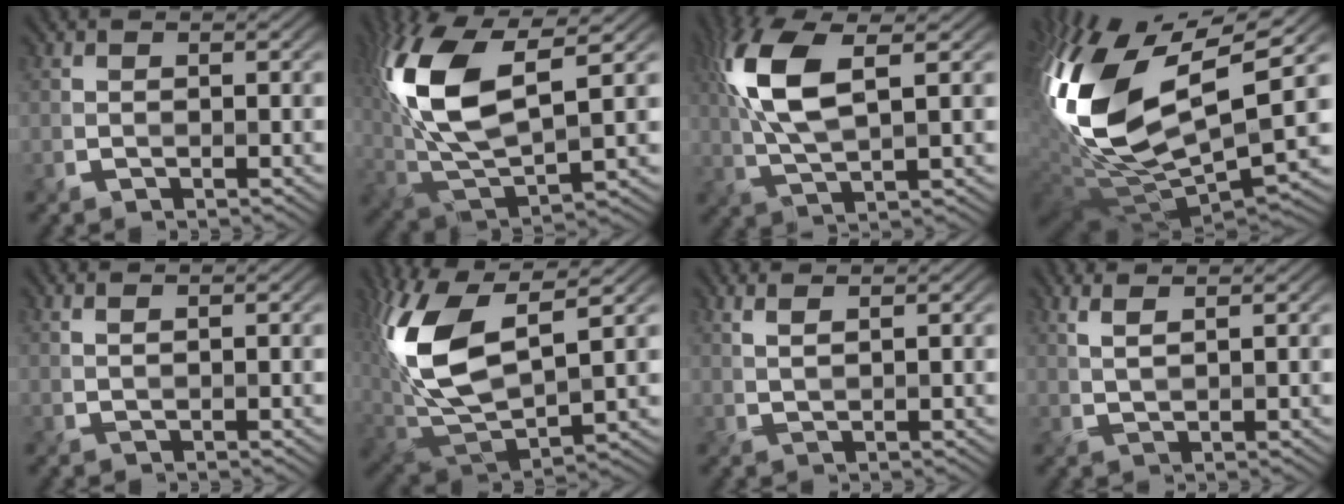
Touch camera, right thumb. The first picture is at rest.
{"total": 15.4, "force": [4.0, 7.0, 13.1], "torque": [-0.310, 0.008, 0.085]}
{"total": 11.1, "force": [3.0, 4.4, 9.8], "torque": [-0.234, 0.011, 0.060]}
{"total": 19.7, "force": [4.8, 9.2, 16.8], "torque": [-0.383, -0.005, 0.089]}
{"total": 1.0, "force": [0.6, 0.2, 0.7], "torque": [-0.011, 0.002, 0.008]}
{"total": 15.4, "force": [4.6, 7.9, 12.3], "torque": [-0.287, 0.005, 0.096]}
{"total": 2.7, "force": [1.7, 0.7, 1.9], "torque": [-0.020, 0.005, 0.020]}
{"total": 3.2, "force": [2.1, 0.8, 2.3], "torque": [-0.028, 0.007, 0.031]}